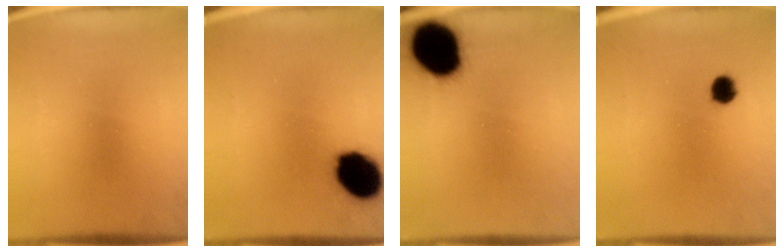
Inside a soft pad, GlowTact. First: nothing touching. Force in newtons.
{"total": 14.4}
{"total": 18.5}
{"total": 3.3}